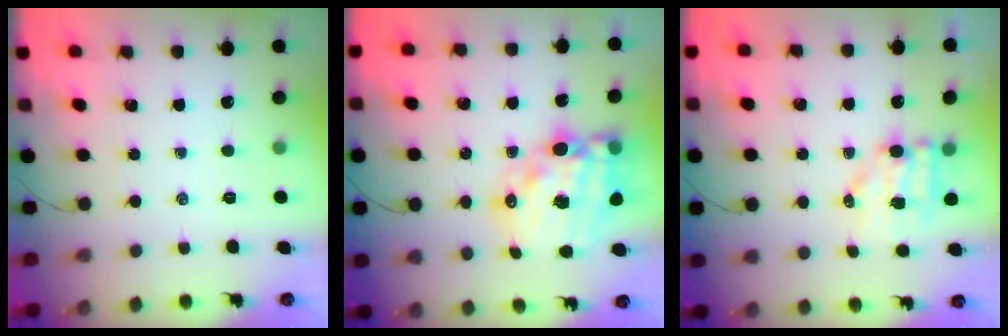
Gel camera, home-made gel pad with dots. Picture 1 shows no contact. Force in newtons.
{"total": 20.4, "press": 19.9, "slide": 4.4}
{"total": 7.1, "press": 7.1, "slide": 1.0}